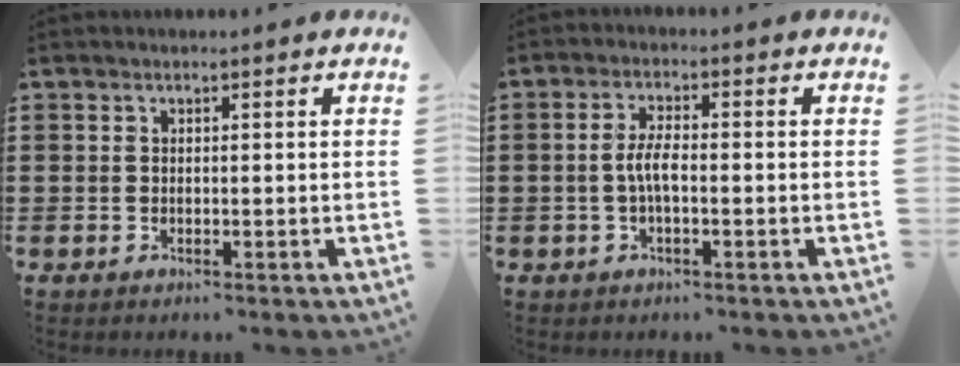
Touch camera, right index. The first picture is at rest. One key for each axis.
{"total": 3.8, "fx": -0.7, "fy": 1.1, "fz": 3.5, "tx": -0.086, "ty": -0.004, "tz": -0.021}